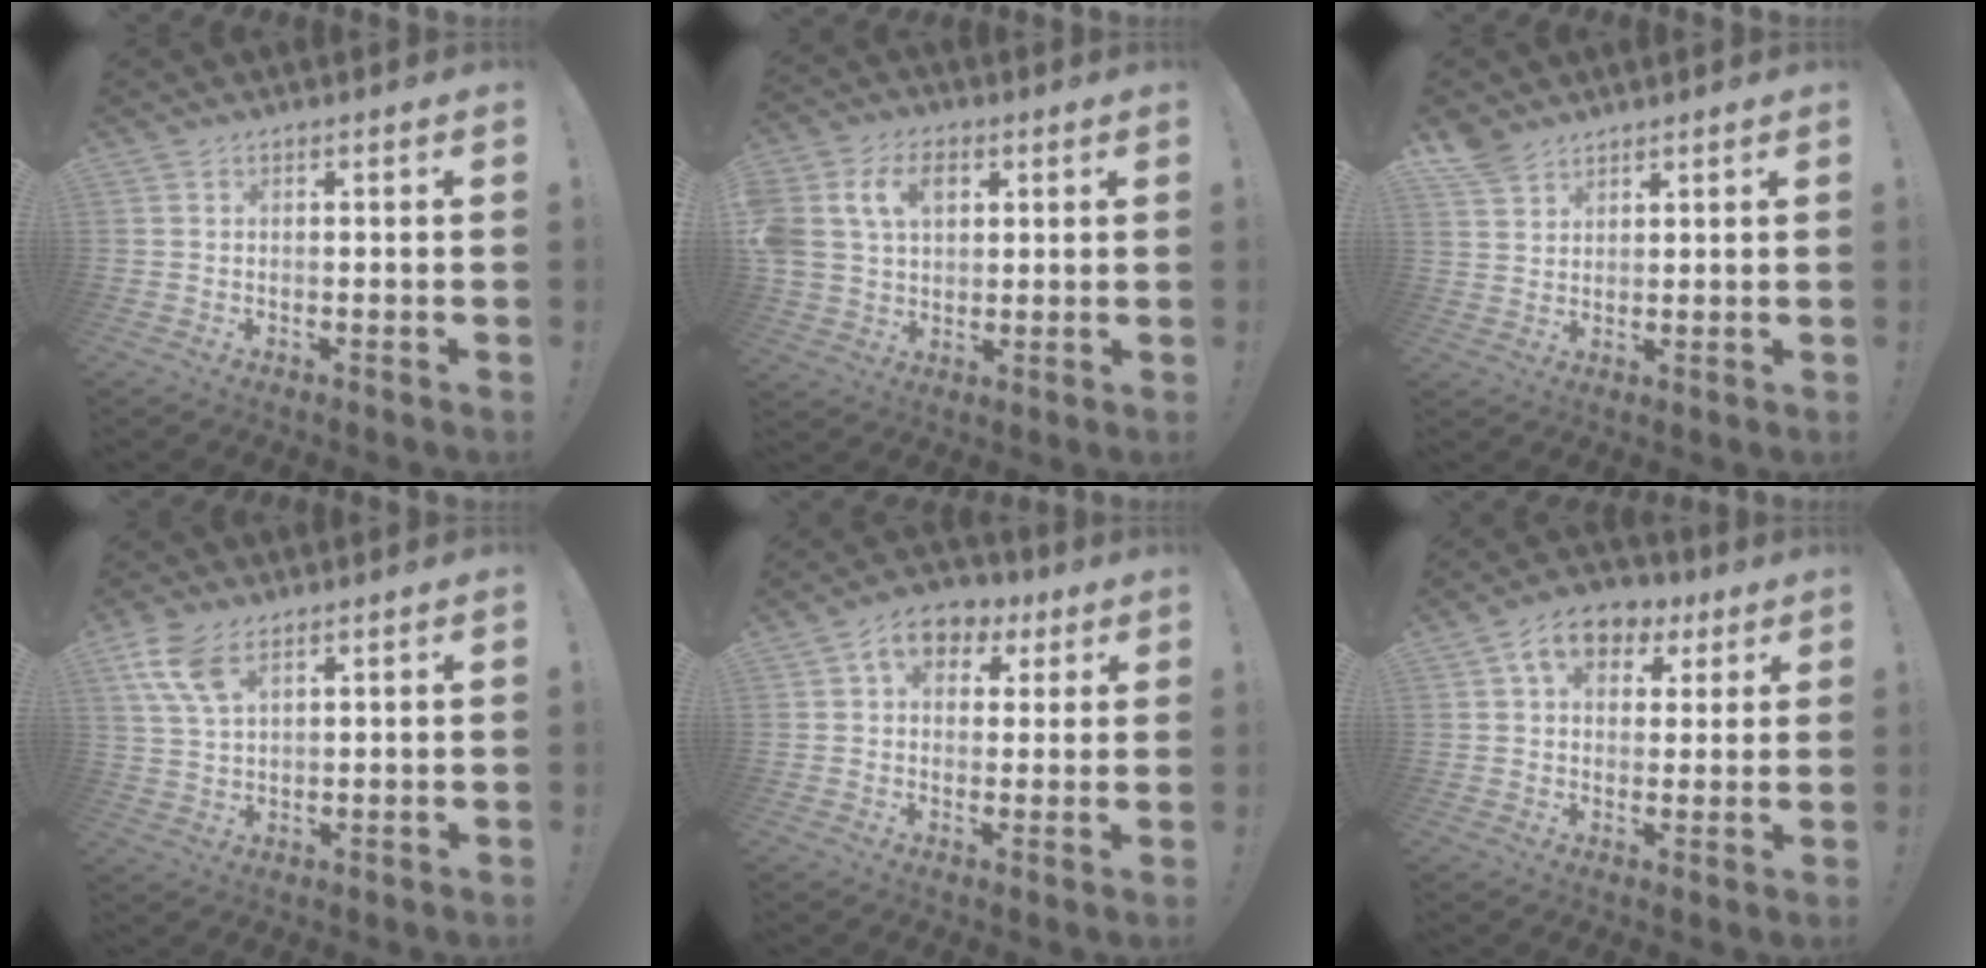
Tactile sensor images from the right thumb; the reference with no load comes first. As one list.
[{"total": 13.2, "force": [4.7, 10.0, 7.3], "torque": [-0.142, -0.003, 0.092]}, {"total": 5.4, "force": [4.5, 2.5, 1.5], "torque": [-0.031, -0.025, 0.087]}, {"total": 9.4, "force": [5.1, 4.9, 6.3], "torque": [-0.124, -0.013, 0.099]}, {"total": 8.9, "force": [3.4, 6.5, 4.9], "torque": [-0.068, -0.006, 0.064]}, {"total": 10.6, "force": [4.5, 7.6, 5.8], "torque": [-0.089, -0.009, 0.085]}]